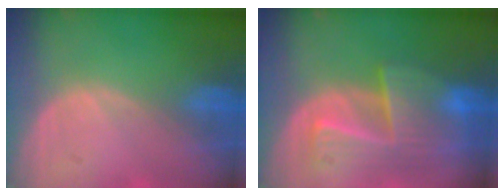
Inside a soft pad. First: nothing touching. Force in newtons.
{"total": 8.7, "press": 8.1, "slide": 3.1}